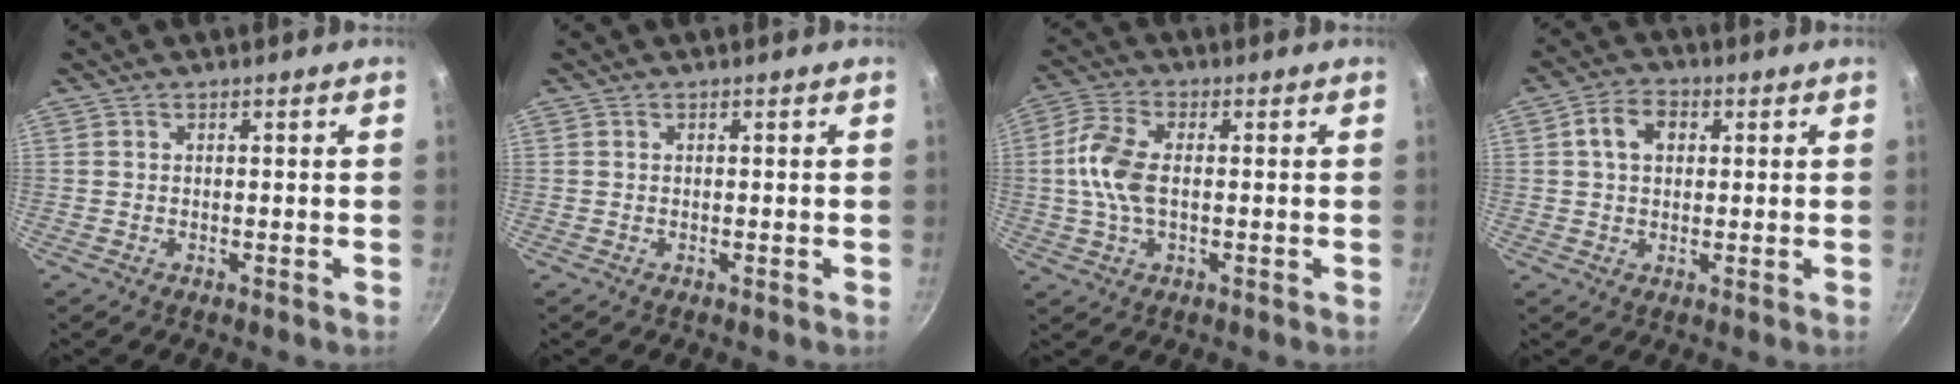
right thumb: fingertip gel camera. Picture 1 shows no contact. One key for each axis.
{"total": 0.0}
{"total": 9.1, "fx": 0.0, "fy": 5.0, "fz": 7.6, "tx": -0.156, "ty": 0.017, "tz": -0.008}
{"total": 6.4, "fx": 1.4, "fy": 4.6, "fz": 4.1, "tx": -0.057, "ty": 0.009, "tz": 0.017}